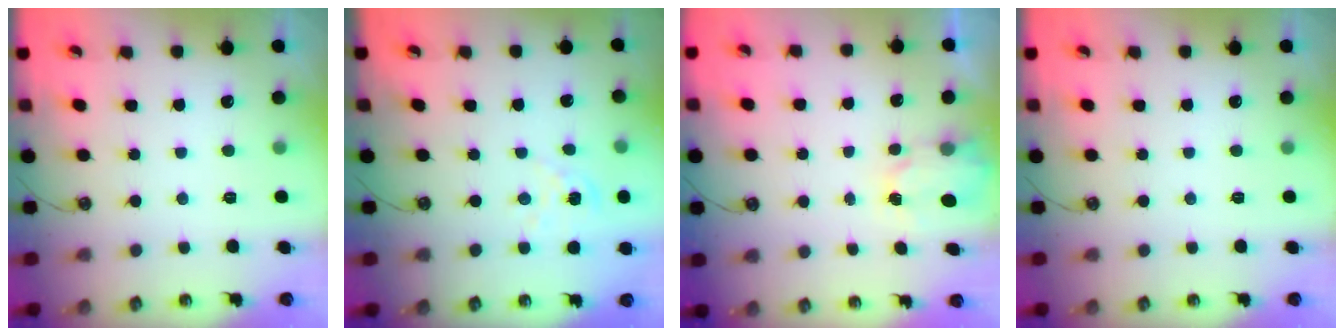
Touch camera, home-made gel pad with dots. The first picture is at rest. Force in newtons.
{"total": 2.1, "press": 2.1, "slide": 0.2}
{"total": 2.3, "press": 2.3, "slide": 0.2}
{"total": 0.0}